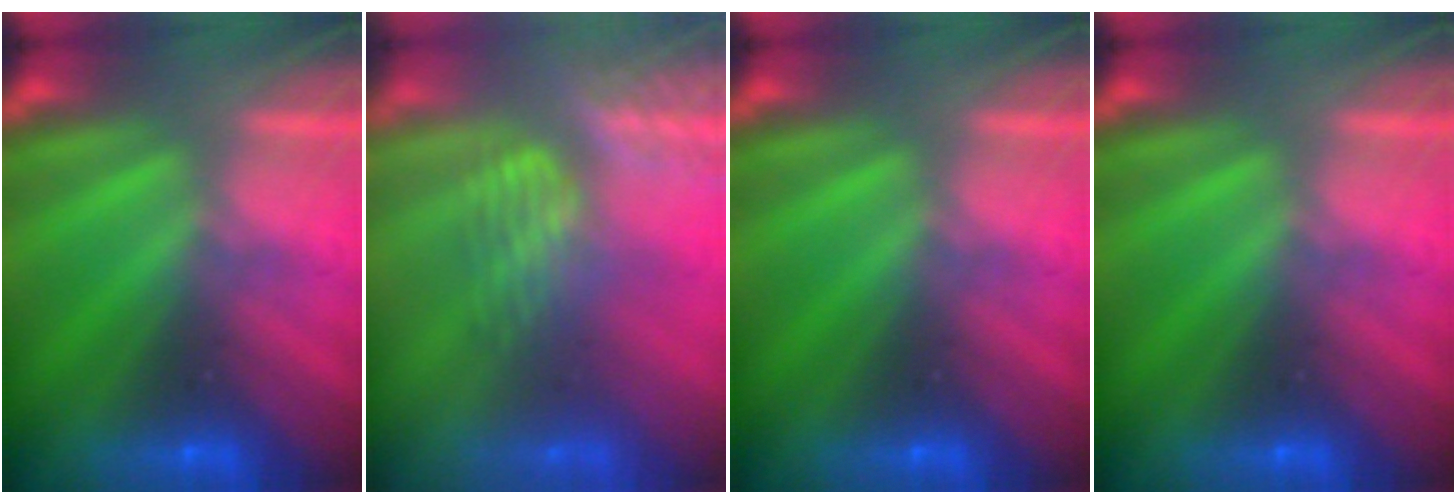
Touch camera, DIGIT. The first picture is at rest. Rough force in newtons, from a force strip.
{"total": 4.8}
{"total": 0.0}
{"total": 0.0}